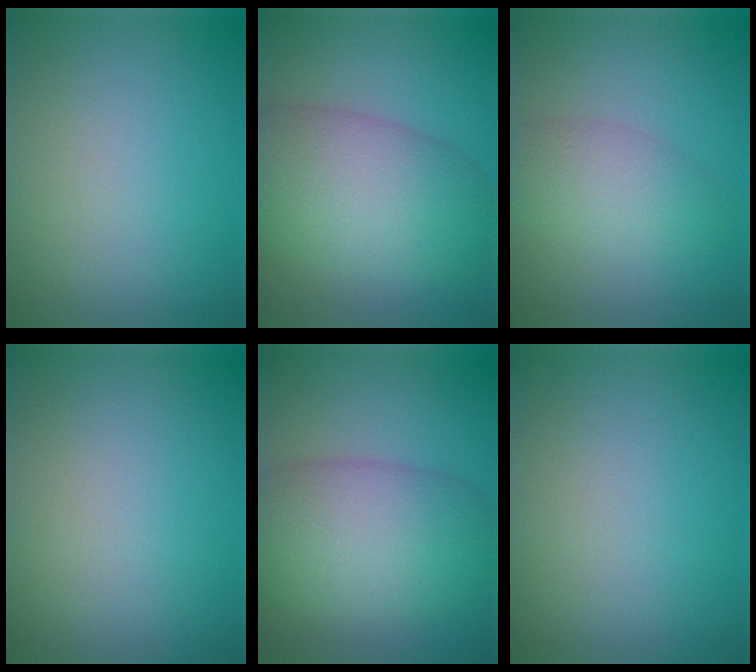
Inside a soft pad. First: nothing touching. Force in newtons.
{"total": 9.0, "press": 9.0, "slide": 0.4}
{"total": 3.8, "press": 3.8, "slide": 0.1}
{"total": 0.0}
{"total": 9.0, "press": 9.0, "slide": 0.5}
{"total": 0.0}